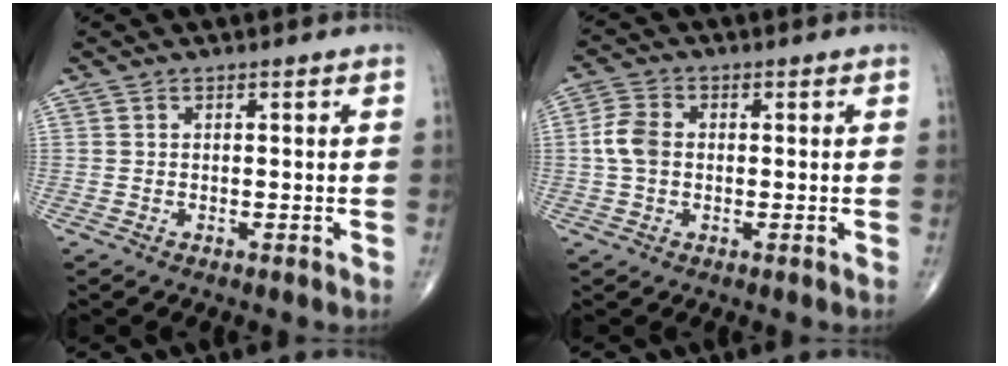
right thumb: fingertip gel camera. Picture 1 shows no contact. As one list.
[{"total": 5.0, "force": [0.0, 3.6, 3.5], "torque": [-0.076, 0.011, -0.007]}]